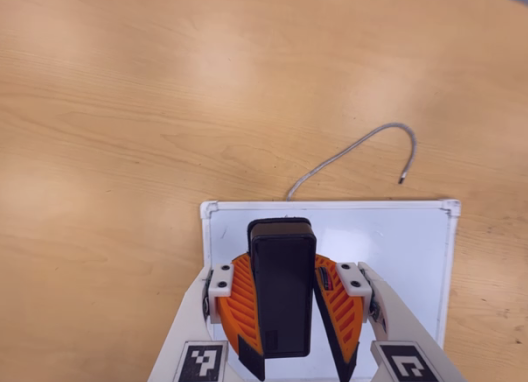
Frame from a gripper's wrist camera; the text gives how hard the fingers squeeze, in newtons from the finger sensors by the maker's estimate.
{"total": 10.6, "left": 10.3, "right": 11.0}